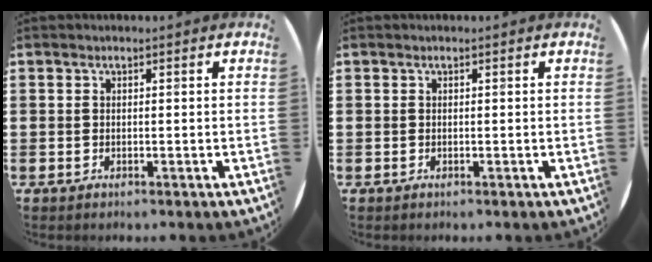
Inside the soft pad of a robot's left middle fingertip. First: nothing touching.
{"total": 0.0}